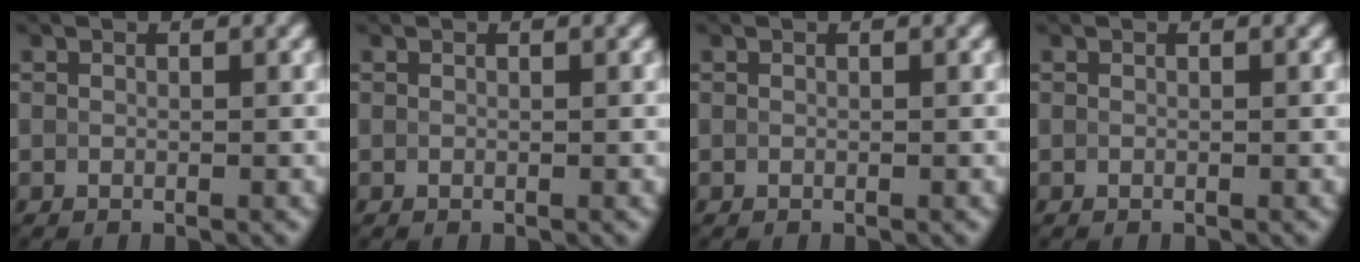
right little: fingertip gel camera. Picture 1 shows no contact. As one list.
[{"total": 0.0}, {"total": 0.0}, {"total": 0.0}]